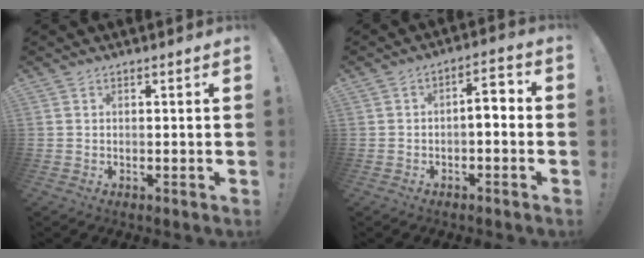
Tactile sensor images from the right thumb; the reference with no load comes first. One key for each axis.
{"total": 5.4, "fx": -1.5, "fy": 2.3, "fz": 4.6, "tx": -0.065, "ty": 0.008, "tz": -0.033}